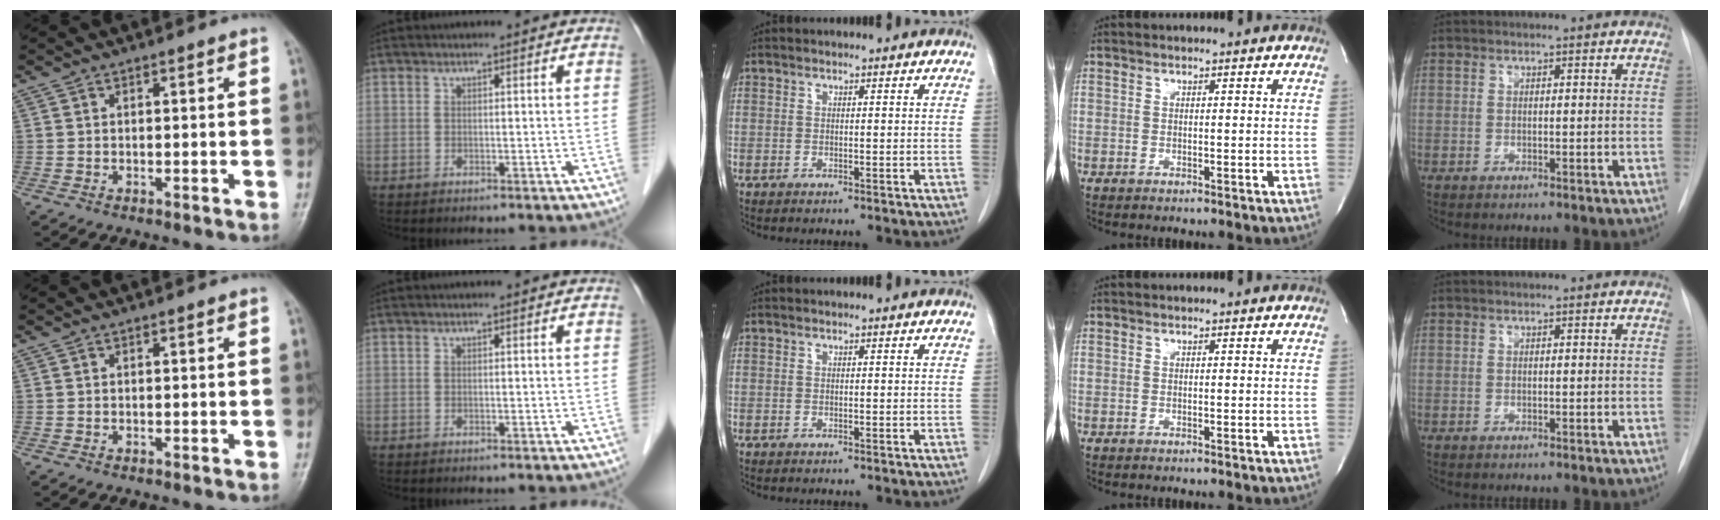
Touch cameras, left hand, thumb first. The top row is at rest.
{}